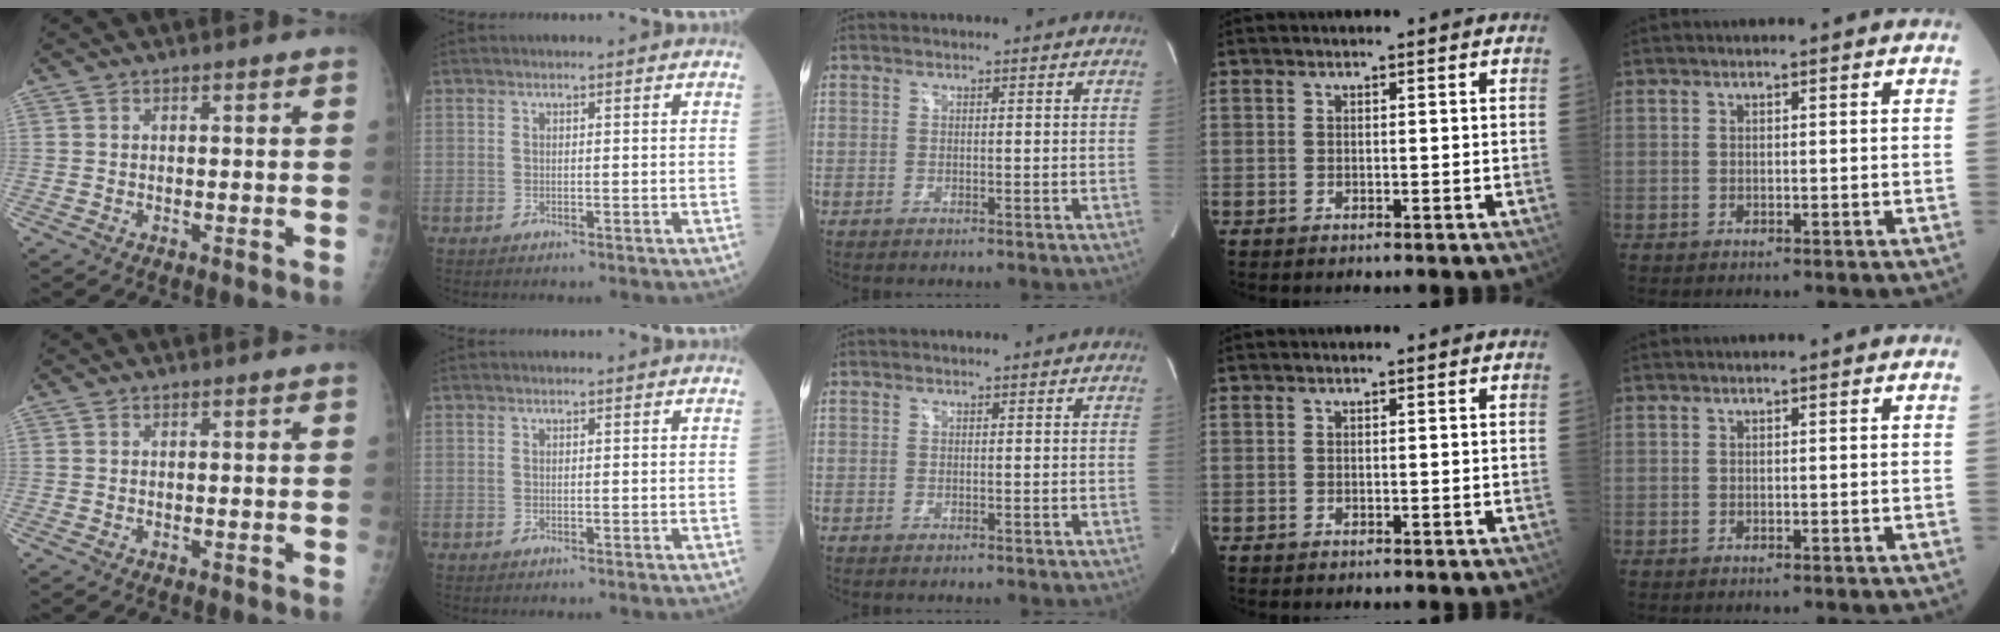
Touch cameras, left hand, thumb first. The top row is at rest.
{}